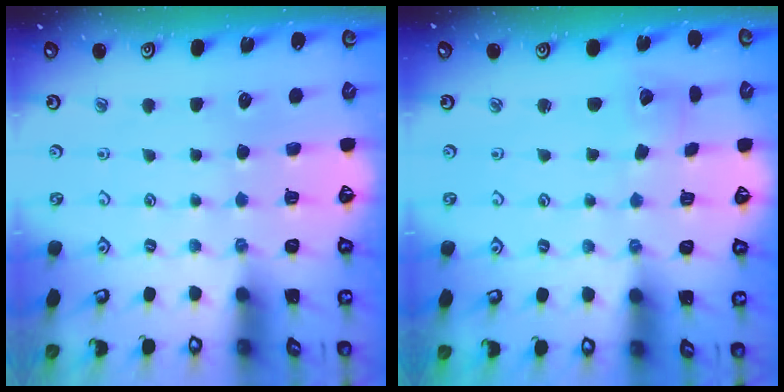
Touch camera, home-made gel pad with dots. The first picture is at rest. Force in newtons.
{"total": 1.8, "press": 1.7, "slide": 0.3}